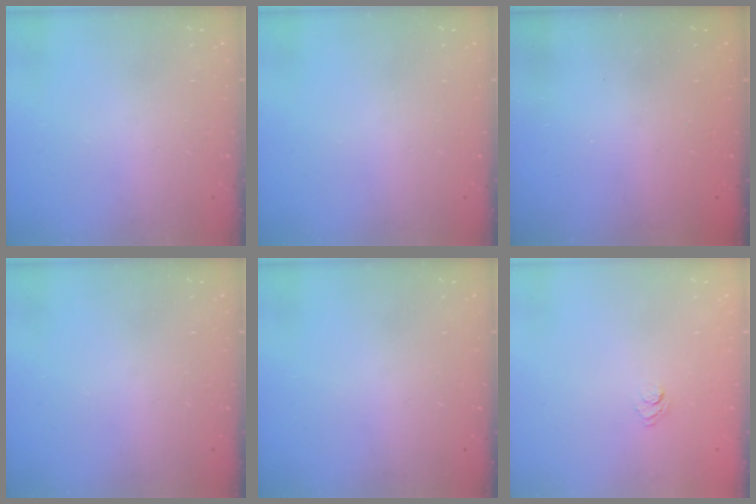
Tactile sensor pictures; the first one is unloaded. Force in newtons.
{"total": 0.0}
{"total": 2.3, "press": 2.2, "slide": 0.7}
{"total": 0.0}
{"total": 0.0}
{"total": 2.6, "press": 2.3, "slide": 1.1}